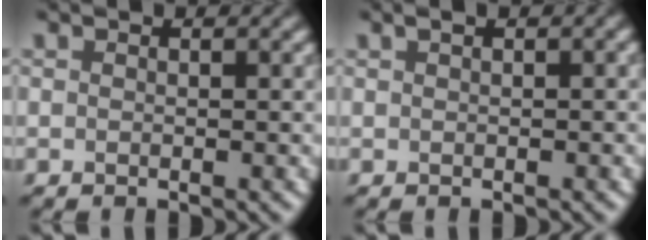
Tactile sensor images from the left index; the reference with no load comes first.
{"total": 0.8, "force": [0.4, 0.1, 0.7], "torque": [-0.016, 0.006, 0.009]}